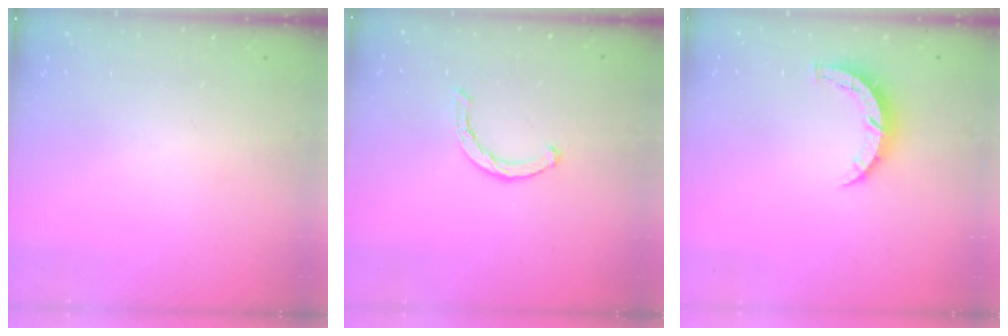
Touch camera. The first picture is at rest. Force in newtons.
{"total": 2.1, "press": 2.1, "slide": 0.1}
{"total": 5.5, "press": 5.5, "slide": 0.5}